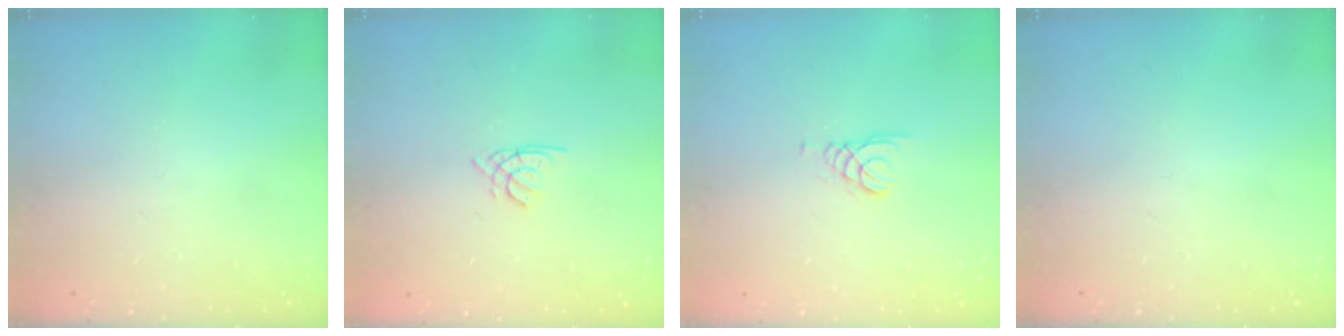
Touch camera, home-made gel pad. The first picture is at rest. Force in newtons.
{"total": 1.7, "press": 1.7, "slide": 0.4}
{"total": 1.3, "press": 1.3, "slide": 0.1}
{"total": 0.0}